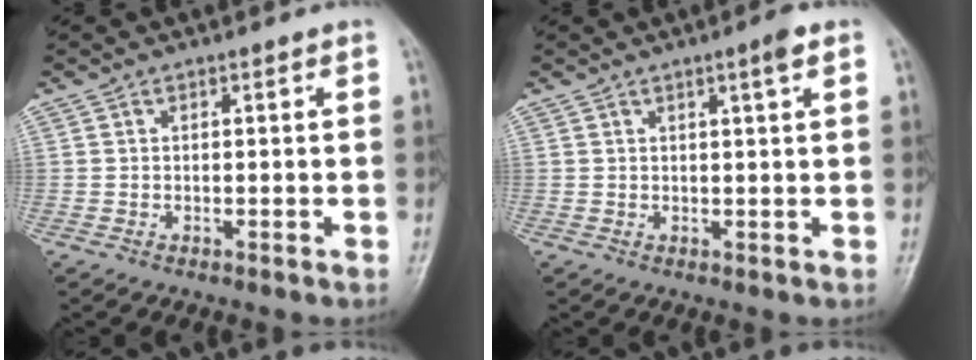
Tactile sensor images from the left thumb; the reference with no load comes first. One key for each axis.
{"total": 2.4, "fx": 1.3, "fy": 0.0, "fz": 2.0, "tx": -0.032, "ty": -0.006, "tz": 0.020}